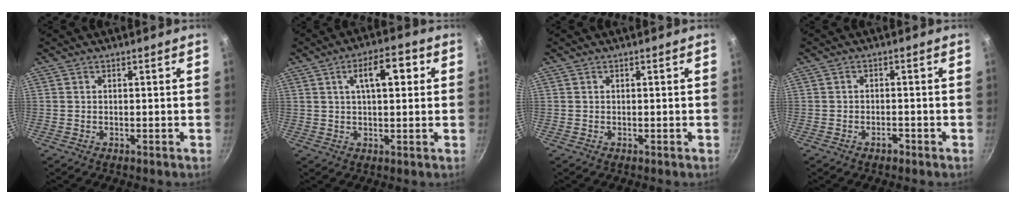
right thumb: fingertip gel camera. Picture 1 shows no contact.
{"total": 8.4, "force": [2.4, 3.7, 7.2], "torque": [-0.095, 0.013, 0.032]}
{"total": 0.0}
{"total": 1.5, "force": [-1.1, 0.8, 0.6], "torque": [-0.001, 0.012, -0.015]}